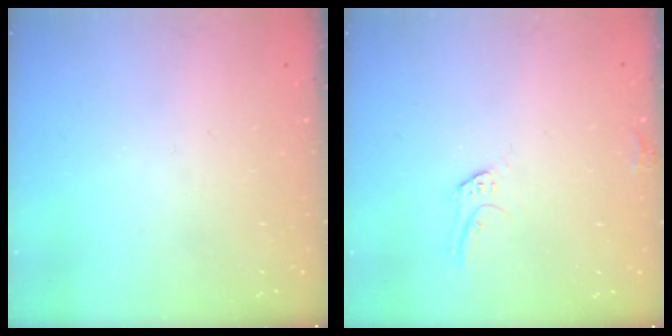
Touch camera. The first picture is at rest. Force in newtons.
{"total": 6.5, "press": 6.5, "slide": 0.4}